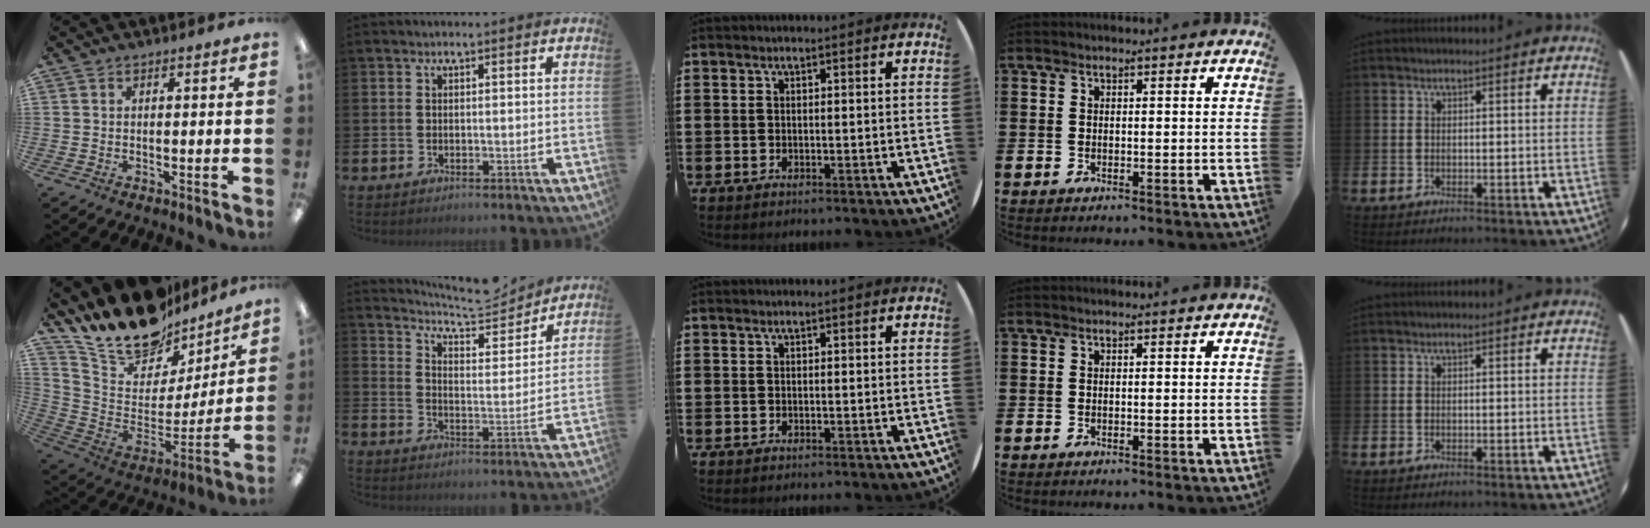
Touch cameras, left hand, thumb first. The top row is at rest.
{"thumb": {"total": 18.6, "force": [16.1, 7.7, 5.0], "torque": [-0.104, -0.134, 0.287]}, "index": {"total": 6.4, "force": [6.2, 1.2, 1.1], "torque": [-0.047, -0.047, 0.106]}}